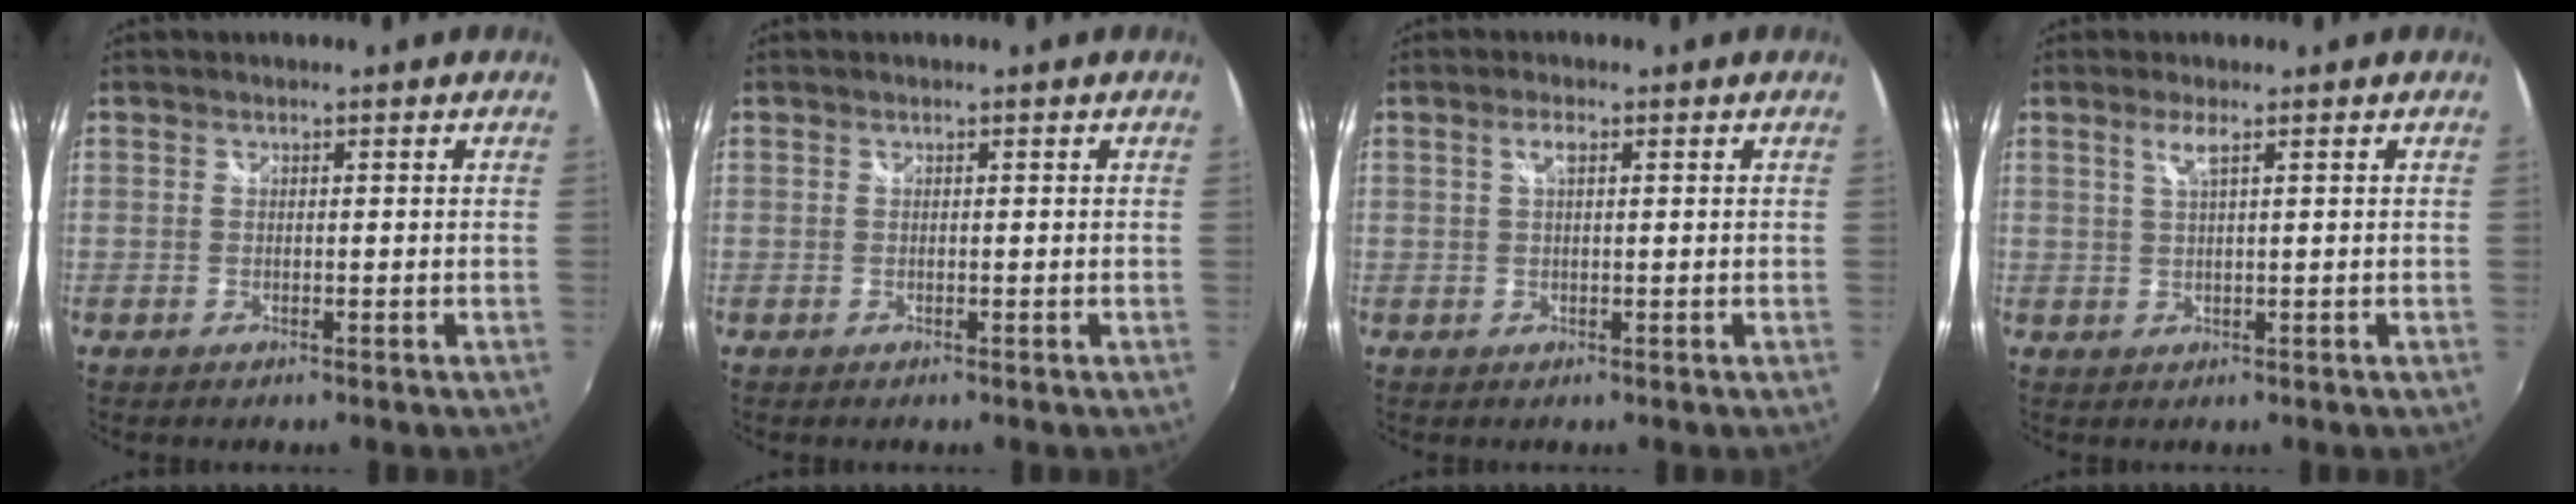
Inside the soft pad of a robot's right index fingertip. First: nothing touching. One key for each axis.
{"total": 0.0}
{"total": 1.8, "fx": 0.7, "fy": 0.5, "fz": 1.6, "tx": -0.030, "ty": 0.004, "tz": 0.009}
{"total": 2.2, "fx": 1.1, "fy": -0.2, "fz": 1.9, "tx": -0.036, "ty": -0.001, "tz": 0.022}